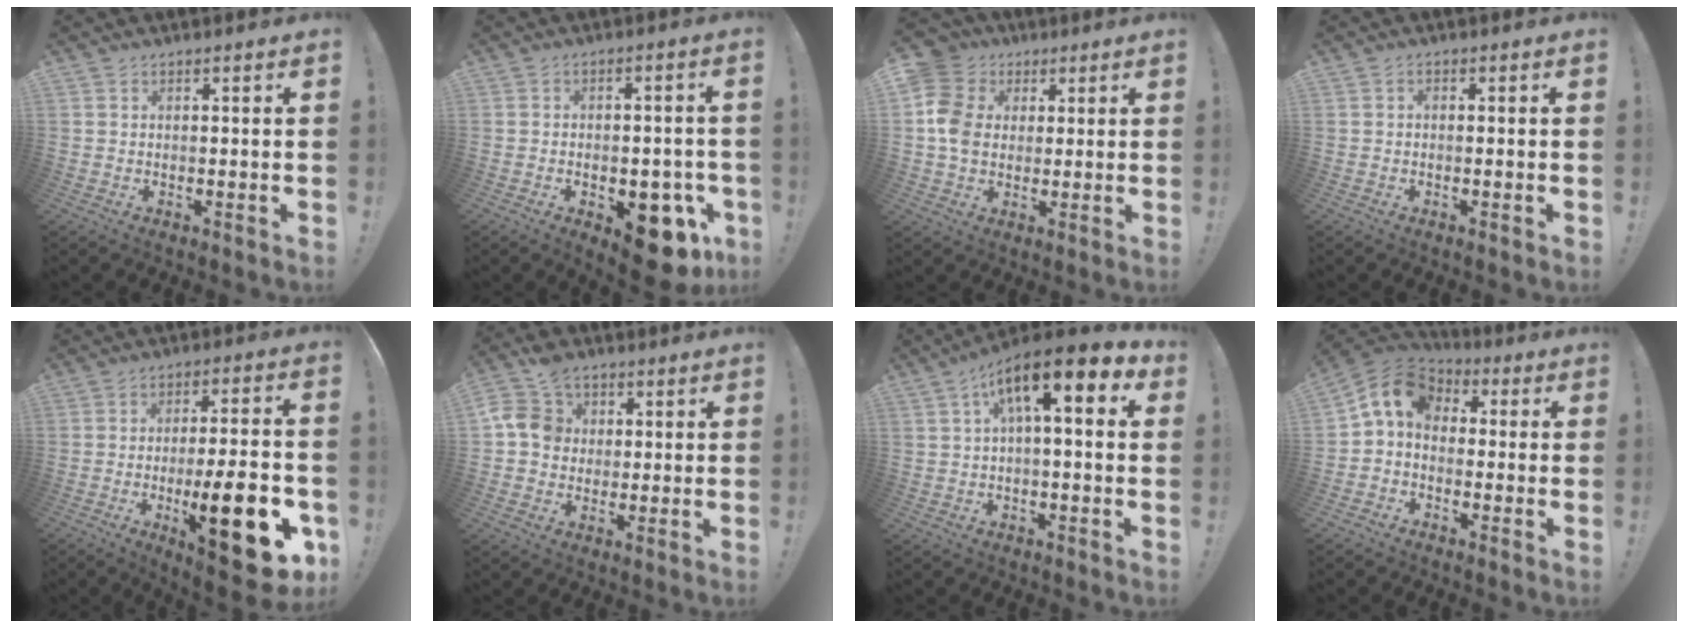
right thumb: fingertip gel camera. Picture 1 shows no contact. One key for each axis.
{"total": 13.4, "fx": -6.0, "fy": 7.0, "fz": 9.8, "tx": -0.082, "ty": 0.041, "tz": -0.083}
{"total": 10.8, "fx": 1.6, "fy": 9.5, "fz": 5.0, "tx": -0.095, "ty": -0.002, "tz": 0.034}
{"total": 0.9, "fx": -0.6, "fy": 0.2, "fz": 0.7, "tx": -0.015, "ty": 0.003, "tz": -0.009}
{"total": 21.0, "fx": -6.8, "fy": 6.0, "fz": 19.0, "tx": -0.268, "ty": 0.022, "tz": -0.095}
{"total": 11.6, "fx": 3.3, "fy": 9.9, "fz": 5.2, "tx": -0.084, "ty": -0.008, "tz": 0.066}
{"total": 11.1, "fx": 4.7, "fy": 2.5, "fz": 9.8, "tx": -0.157, "ty": -0.026, "tz": 0.075}
{"total": 9.2, "fx": 0.6, "fy": 6.8, "fz": 6.2, "tx": -0.125, "ty": 0.010, "tz": 0.012}